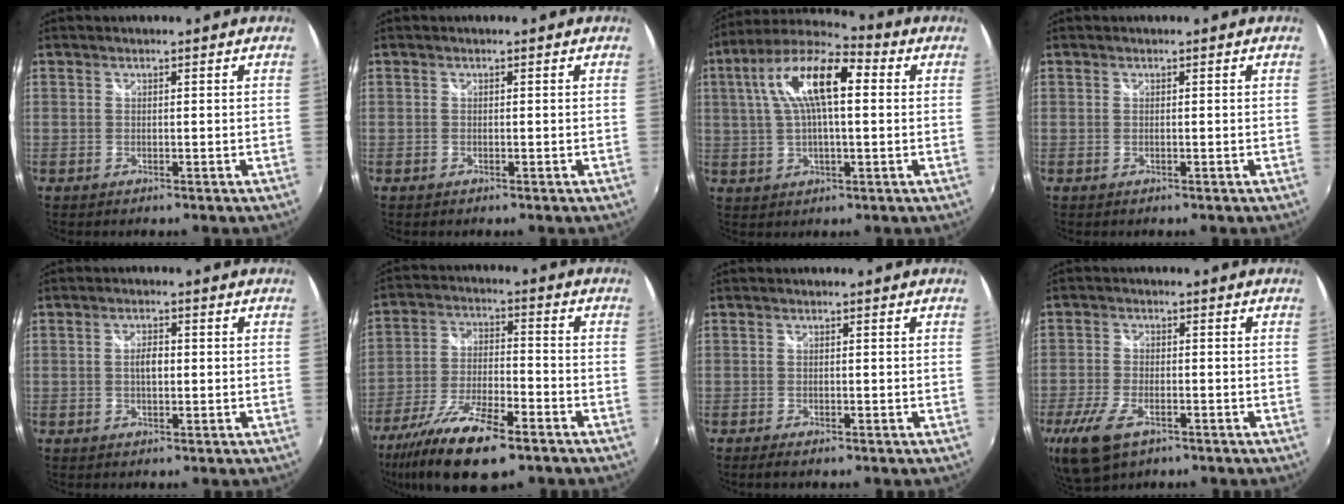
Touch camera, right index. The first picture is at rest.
{"total": 0.0}
{"total": 15.1, "force": [3.4, 5.5, 13.6], "torque": [-0.253, 0.029, 0.049]}
{"total": 0.0}
{"total": 2.7, "force": [0.0, 1.4, 2.4], "torque": [-0.042, 0.004, -0.002]}
{"total": 17.2, "force": [-11.7, 5.0, 11.6], "torque": [-0.238, -0.043, -0.212]}
{"total": 1.7, "force": [-1.3, 0.4, 1.0], "torque": [-0.024, -0.006, -0.025]}
{"total": 11.4, "force": [-6.3, 5.7, 7.5], "torque": [-0.186, -0.032, -0.114]}